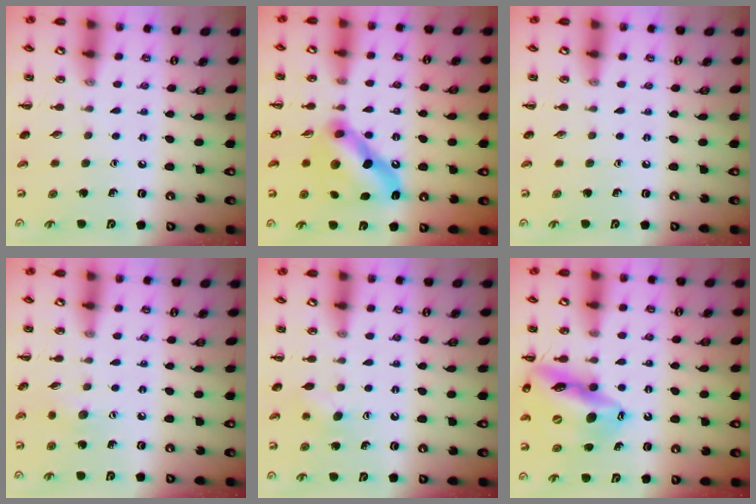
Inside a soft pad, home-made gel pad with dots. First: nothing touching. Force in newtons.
{"total": 12.1, "press": 12.1, "slide": 0.3}
{"total": 0.0}
{"total": 5.4, "press": 5.2, "slide": 1.3}
{"total": 5.7, "press": 5.6, "slide": 1.1}
{"total": 17.6, "press": 17.0, "slide": 4.3}